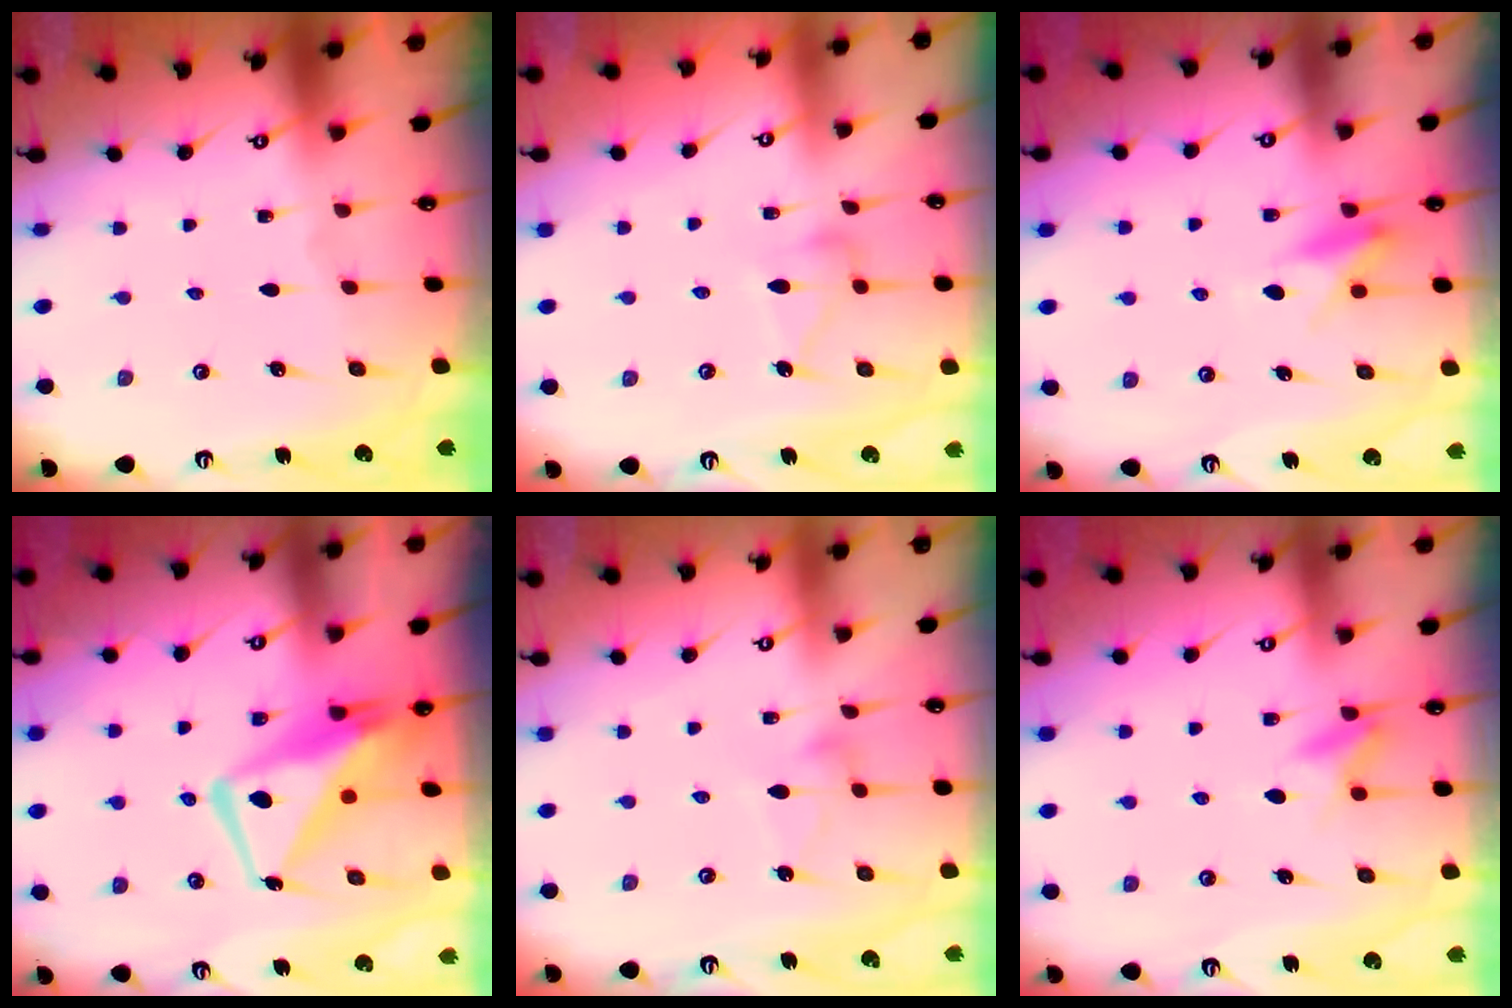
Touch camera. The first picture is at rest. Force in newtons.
{"total": 9.0, "press": 9.0, "slide": 0.5}
{"total": 6.5, "press": 6.5, "slide": 0.6}
{"total": 12.9, "press": 12.8, "slide": 1.4}
{"total": 6.1, "press": 6.1, "slide": 0.4}
{"total": 5.8, "press": 5.7, "slide": 0.7}